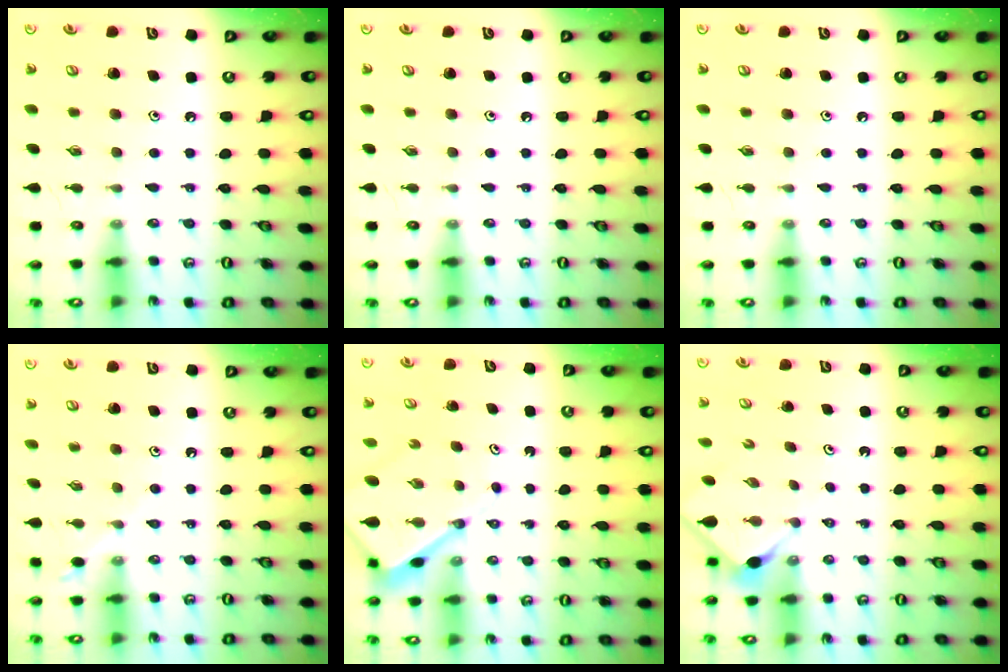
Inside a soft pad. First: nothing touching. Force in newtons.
{"total": 0.0}
{"total": 0.0}
{"total": 4.8, "press": 4.8, "slide": 0.6}
{"total": 7.7, "press": 7.6, "slide": 0.8}
{"total": 3.0, "press": 3.0, "slide": 0.3}